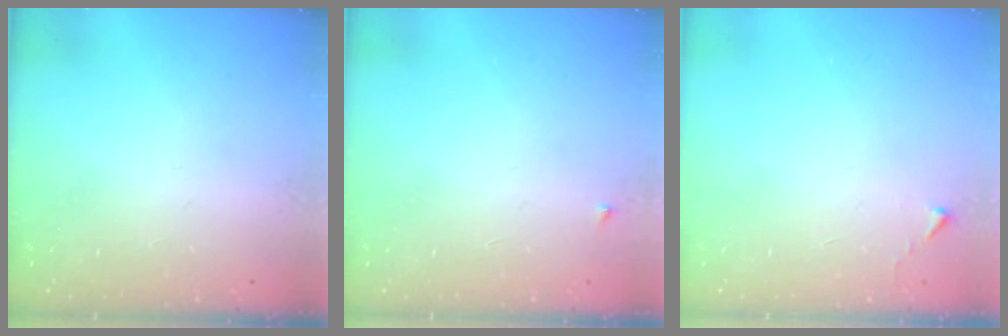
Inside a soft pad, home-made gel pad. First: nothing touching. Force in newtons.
{"total": 2.5, "press": 2.4, "slide": 0.4}
{"total": 2.7, "press": 2.6, "slide": 0.4}